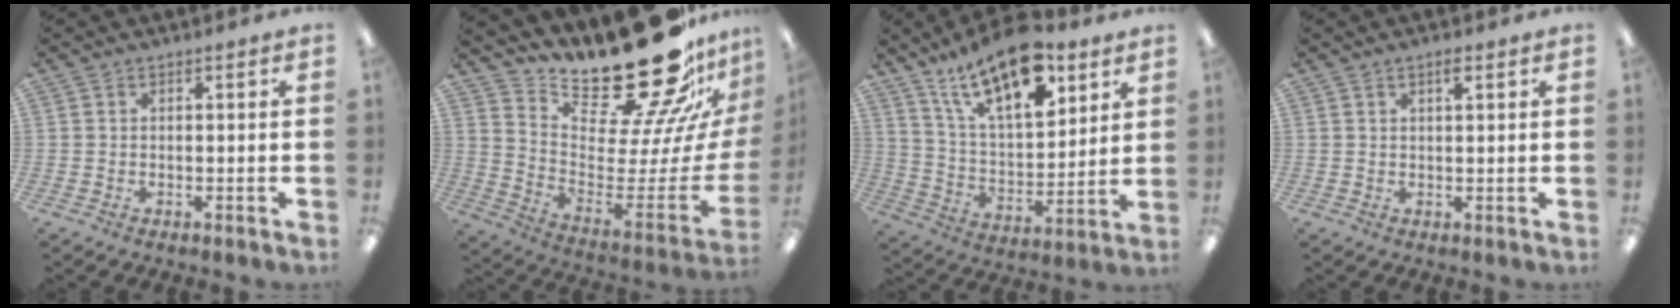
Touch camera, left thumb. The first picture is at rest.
{"total": 28.9, "force": [21.7, 9.5, 16.5], "torque": [-0.208, -0.189, 0.388]}
{"total": 20.0, "force": [13.3, 8.3, 12.4], "torque": [-0.223, -0.069, 0.227]}
{"total": 2.1, "force": [1.4, 0.5, 1.5], "torque": [-0.024, 0.000, 0.022]}